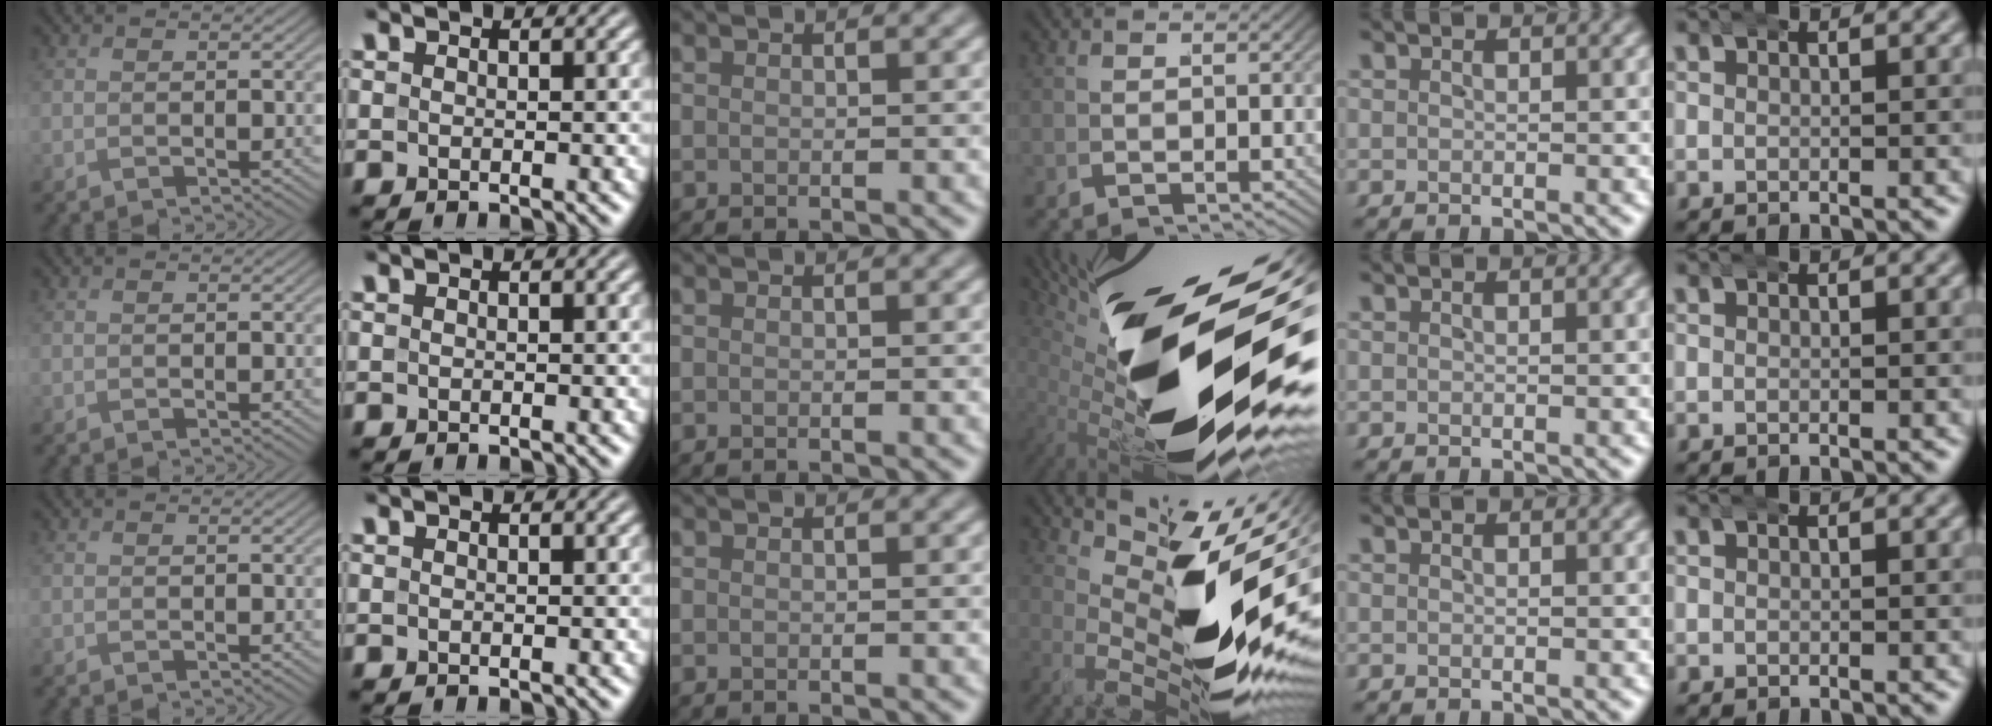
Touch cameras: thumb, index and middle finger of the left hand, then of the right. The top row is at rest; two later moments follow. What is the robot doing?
{"motion": "wrap", "object": "arm wrap"}